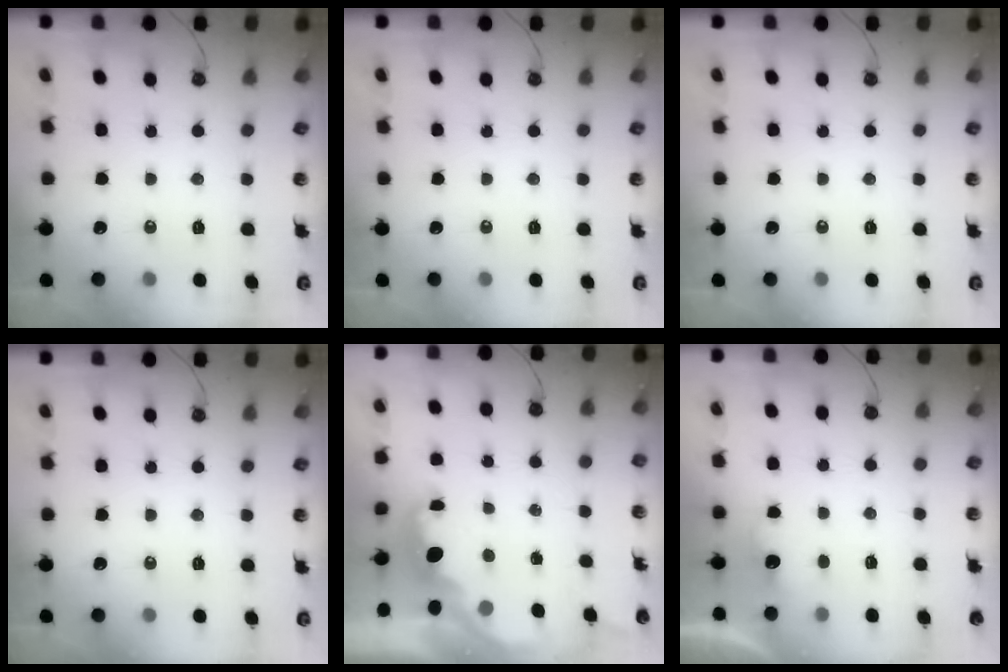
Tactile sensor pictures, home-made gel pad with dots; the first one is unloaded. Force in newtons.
{"total": 0.0}
{"total": 0.0}
{"total": 0.0}
{"total": 1.6, "press": 1.4, "slide": 0.7}
{"total": 2.2, "press": 2.0, "slide": 0.8}